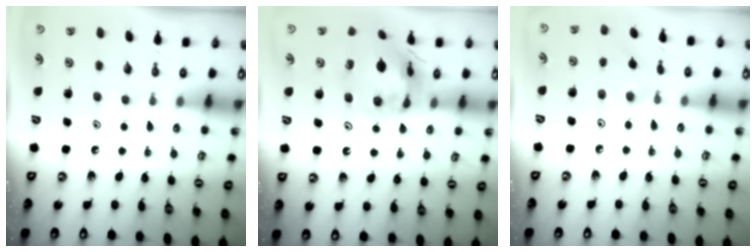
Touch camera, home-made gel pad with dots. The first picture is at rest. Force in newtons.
{"total": 16.1, "press": 16.0, "slide": 2.0}
{"total": 3.2, "press": 3.2, "slide": 0.4}